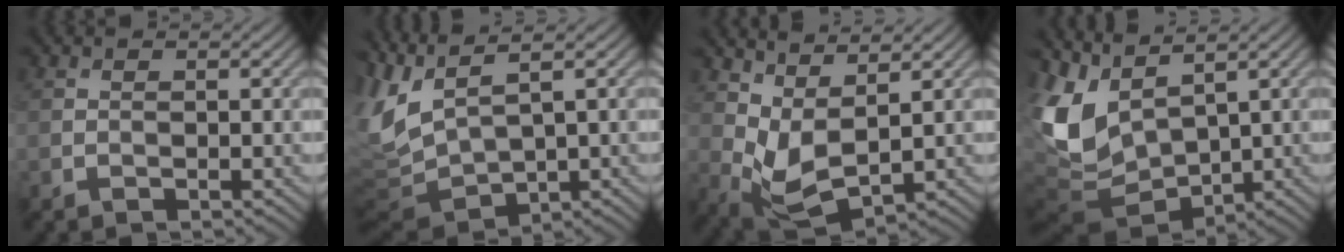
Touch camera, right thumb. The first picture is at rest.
{"total": 7.6, "force": [1.8, 3.0, 6.7], "torque": [-0.186, -0.007, 0.043]}
{"total": 6.3, "force": [2.8, 2.9, 4.9], "torque": [-0.119, -0.001, 0.057]}
{"total": 10.3, "force": [1.8, 6.6, 7.7], "torque": [-0.216, -0.011, 0.040]}